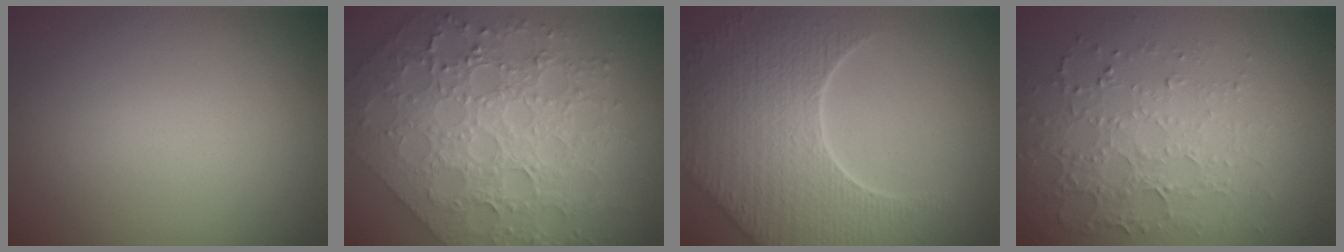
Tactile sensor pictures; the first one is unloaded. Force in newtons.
{"total": 7.2, "press": 6.0, "slide": 3.9}
{"total": 8.8, "press": 6.2, "slide": 6.2}
{"total": 3.5, "press": 3.3, "slide": 1.0}